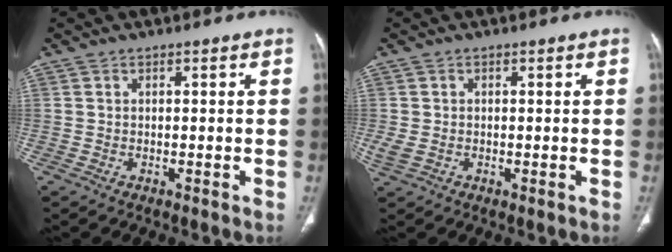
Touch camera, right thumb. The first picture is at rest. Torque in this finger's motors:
{"motor_torque": [1.02, 1.43, 0.26, -0.61, 0.16]}